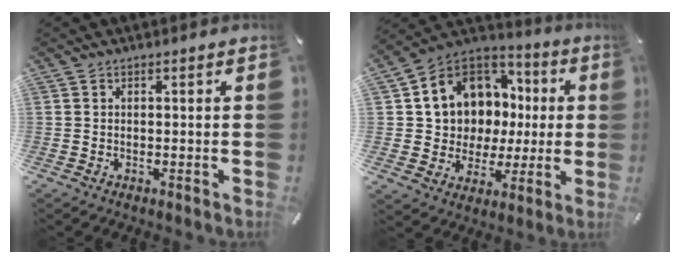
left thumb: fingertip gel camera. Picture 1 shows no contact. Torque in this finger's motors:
{"motor_torque": [2.50, 2.50, 0.89, 0.29, 0.18]}